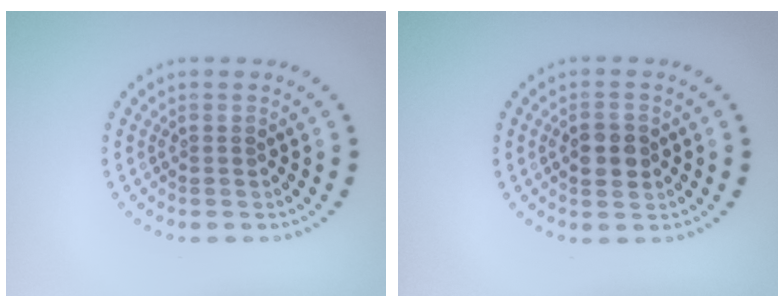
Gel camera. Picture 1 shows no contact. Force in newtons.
{"total": 3.0, "press": 3.0, "slide": 0.2}